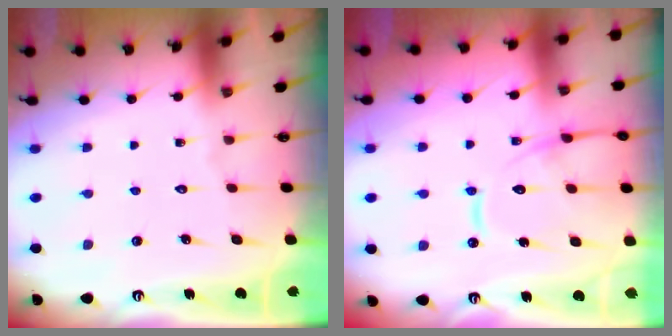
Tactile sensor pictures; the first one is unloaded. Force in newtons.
{"total": 15.5, "press": 15.4, "slide": 1.4}